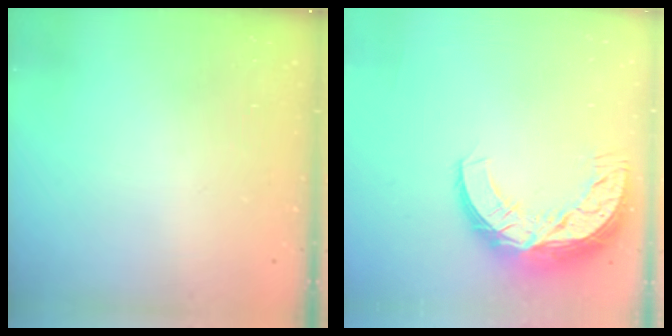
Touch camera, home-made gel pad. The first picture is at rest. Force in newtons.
{"total": 13.5, "press": 13.5, "slide": 0.8}